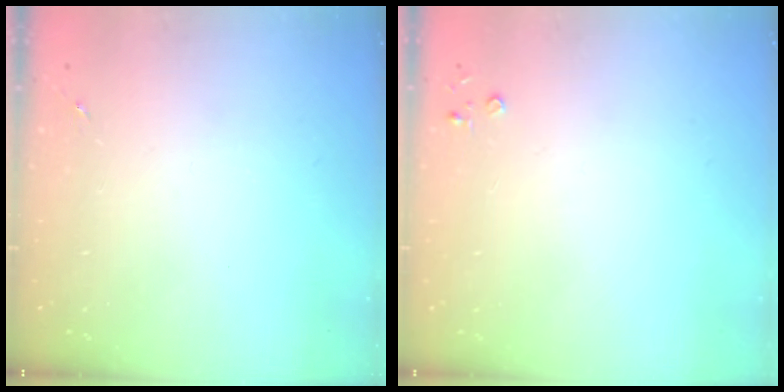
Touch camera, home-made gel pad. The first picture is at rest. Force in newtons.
{"total": 2.2, "press": 2.2, "slide": 0.3}